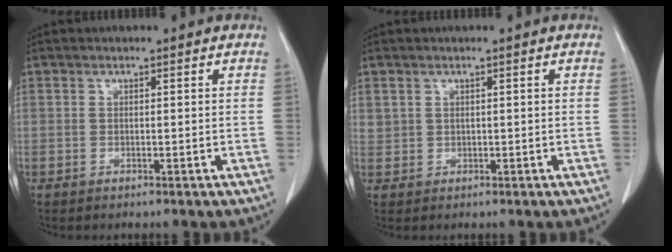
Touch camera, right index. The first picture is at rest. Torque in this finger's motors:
{"motor_torque": [-0.04, 0.10, -0.04, 0.01]}